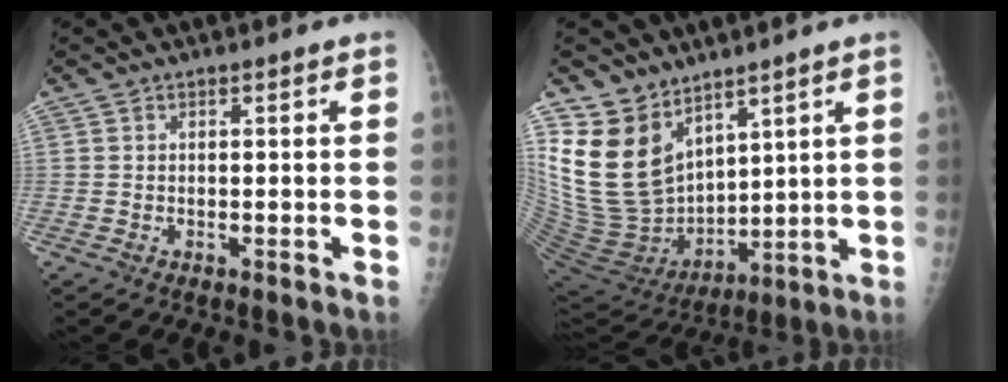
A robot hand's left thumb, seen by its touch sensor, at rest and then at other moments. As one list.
[{"total": 17.0, "force": [10.3, 10.7, 8.3], "torque": [-0.134, -0.059, 0.228]}]